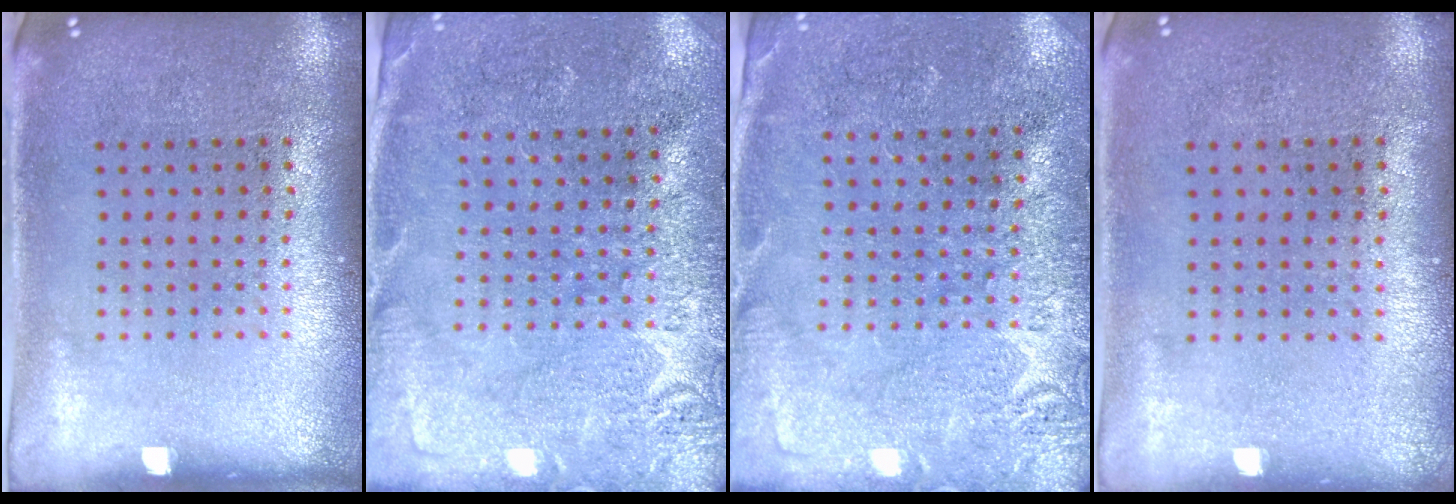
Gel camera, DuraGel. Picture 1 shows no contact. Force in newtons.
{"total": 2.8, "press": 2.7, "slide": 0.5}
{"total": 2.8, "press": 2.7, "slide": 0.5}
{"total": 0.0}